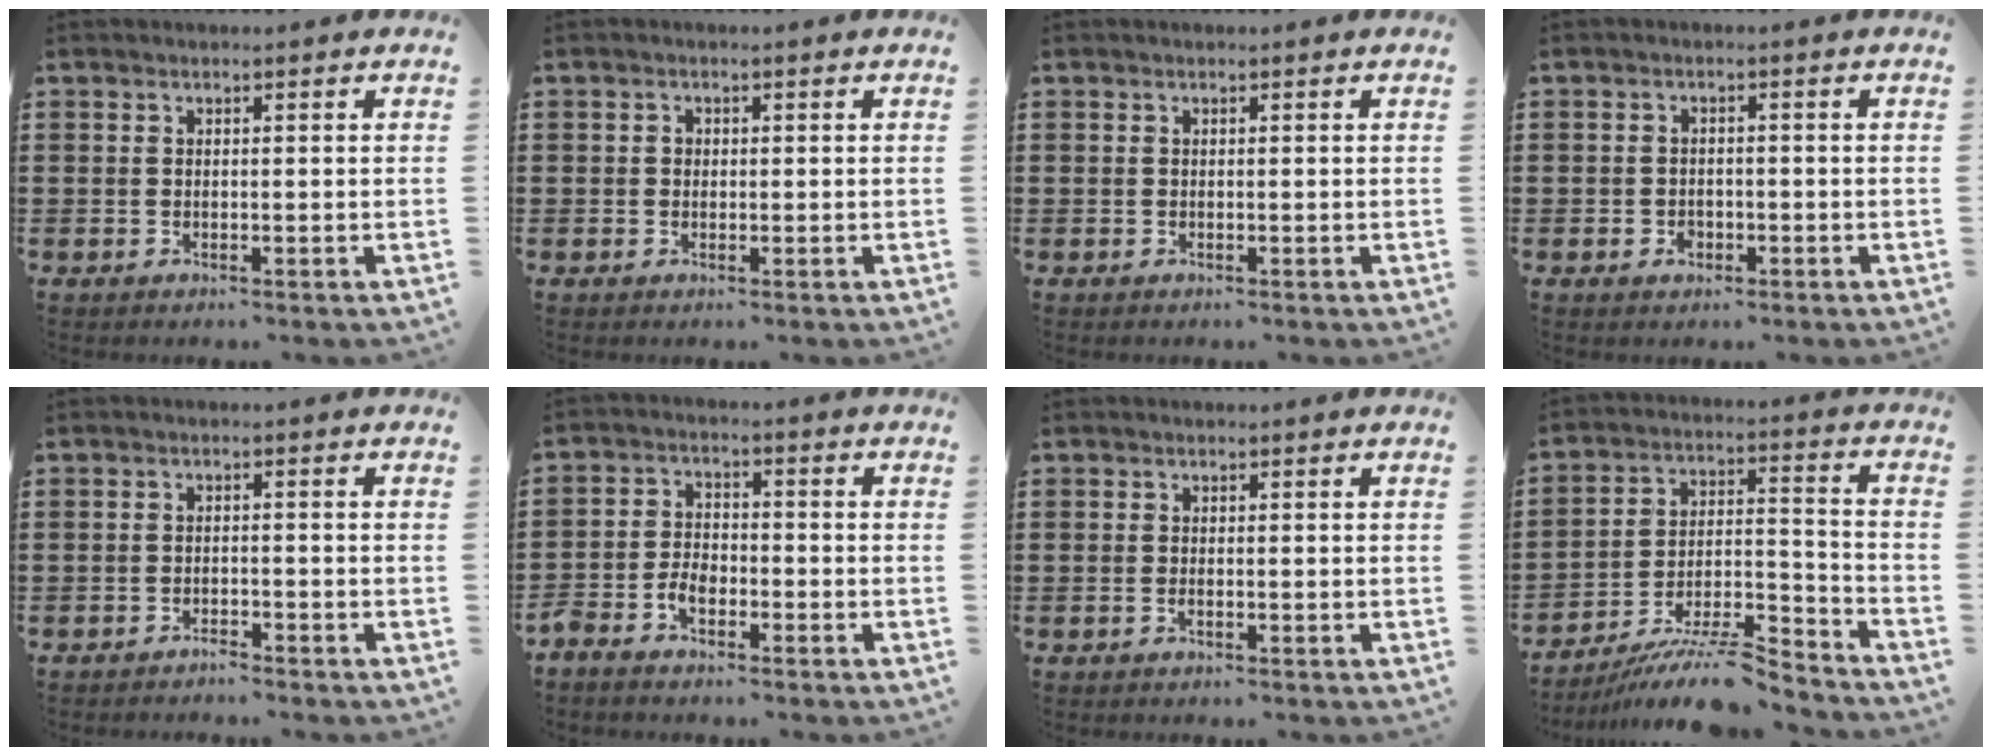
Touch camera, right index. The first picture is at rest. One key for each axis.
{"total": 0.7, "fx": 0.1, "fy": 0.7, "fz": 0.2, "tx": -0.006, "ty": 0.003, "tz": 0.001}
{"total": 0.0}
{"total": 1.7, "fx": -0.8, "fy": 1.4, "fz": 0.7, "tx": -0.018, "ty": 0.001, "tz": -0.017}
{"total": 1.6, "fx": -1.6, "fy": 0.0, "fz": 0.2, "tx": -0.008, "ty": -0.001, "tz": -0.032}
{"total": 3.4, "fx": -2.4, "fy": 1.7, "fz": 1.7, "tx": -0.049, "ty": 0.002, "tz": -0.051}
{"total": 0.7, "fx": -0.3, "fy": 0.1, "fz": 0.6, "tx": -0.012, "ty": -0.004, "tz": -0.005}
{"total": 10.6, "fx": -9.5, "fy": 1.3, "fz": 4.7, "tx": -0.065, "ty": 0.027, "tz": -0.178}